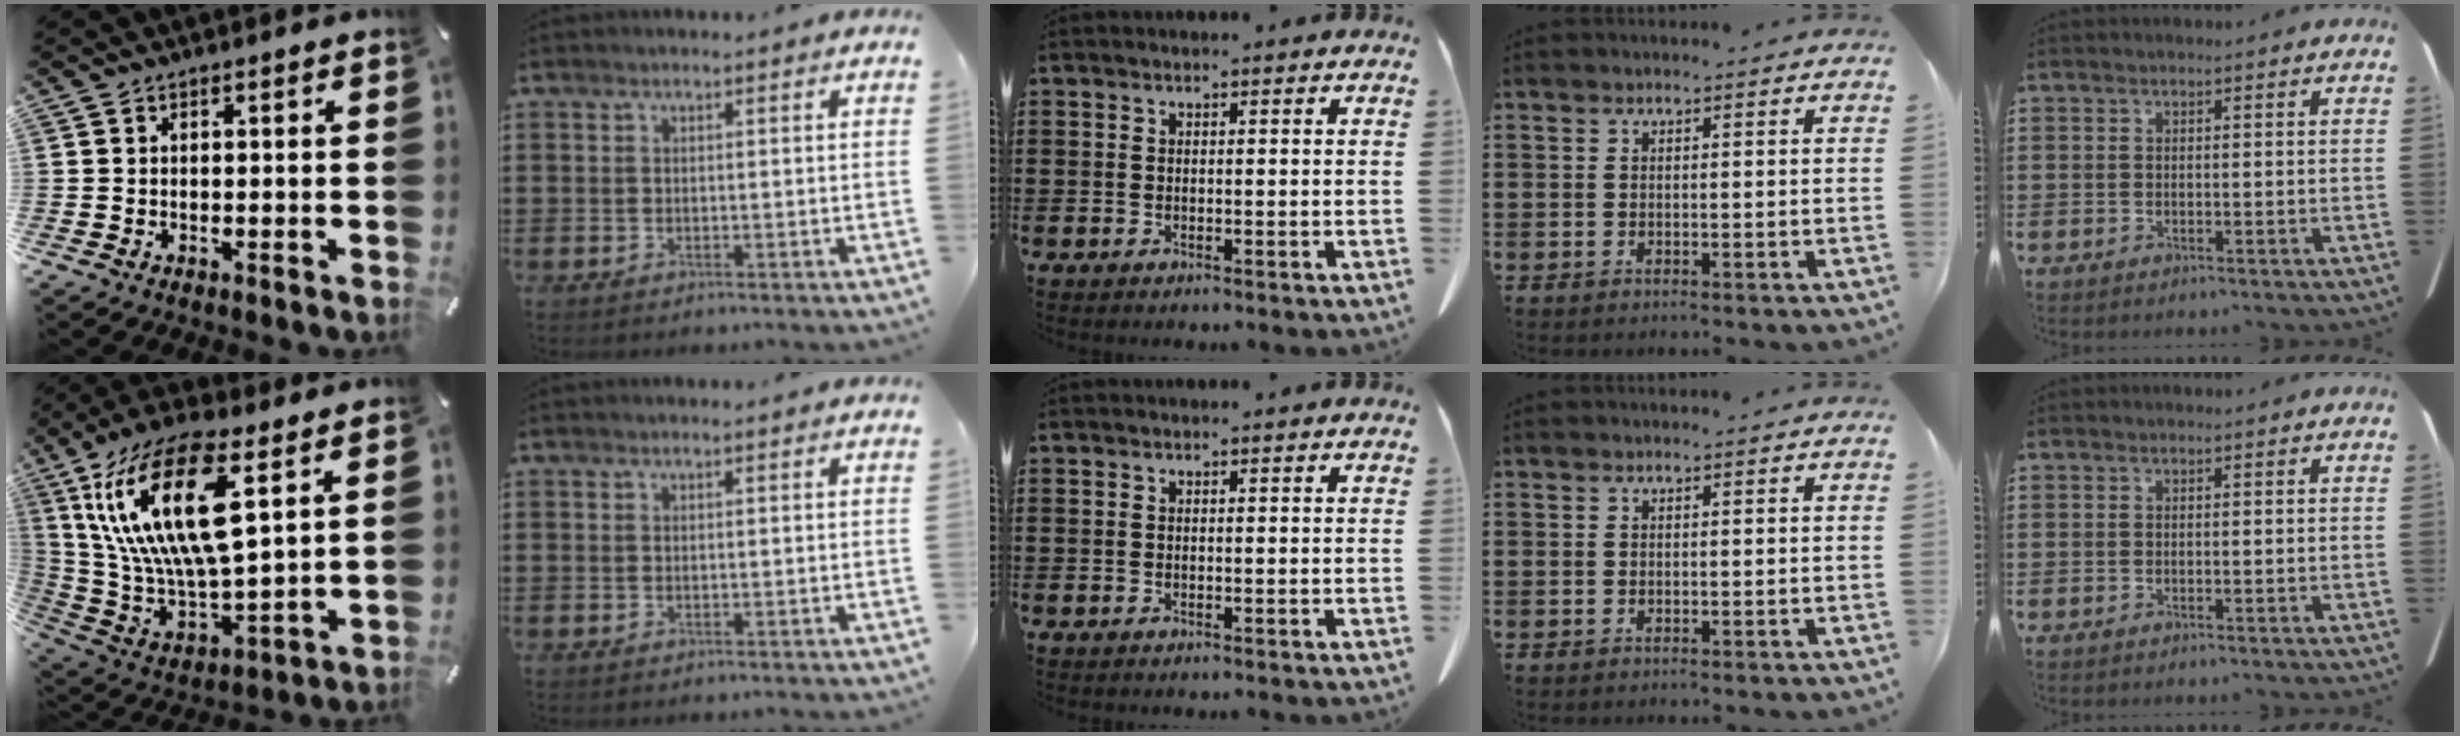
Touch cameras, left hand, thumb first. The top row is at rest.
{"thumb": {"total": 22.7, "force": [9.3, 8.7, 18.8], "torque": [-0.394, -0.028, 0.147]}}